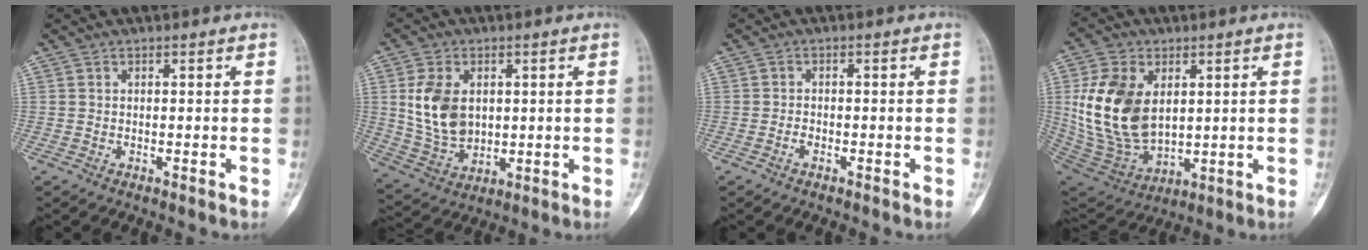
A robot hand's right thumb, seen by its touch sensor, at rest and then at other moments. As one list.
[{"total": 11.2, "force": [2.1, 7.7, 7.9], "torque": [-0.138, -0.011, 0.052]}, {"total": 1.2, "force": [-0.8, 0.7, 0.6], "torque": [-0.007, 0.003, -0.018]}, {"total": 17.6, "force": [3.2, 11.4, 13.0], "torque": [-0.239, -0.020, 0.078]}]